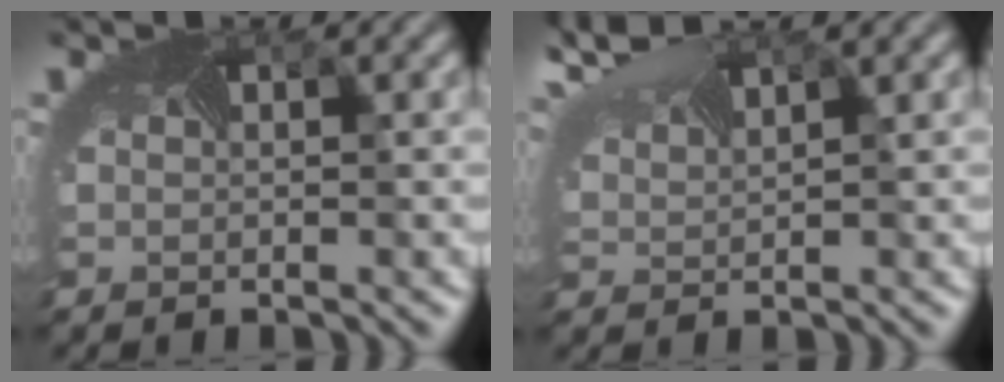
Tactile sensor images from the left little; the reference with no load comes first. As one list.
[{"total": 4.7, "force": [3.4, 1.5, 2.7], "torque": [-0.078, 0.021, 0.065]}]